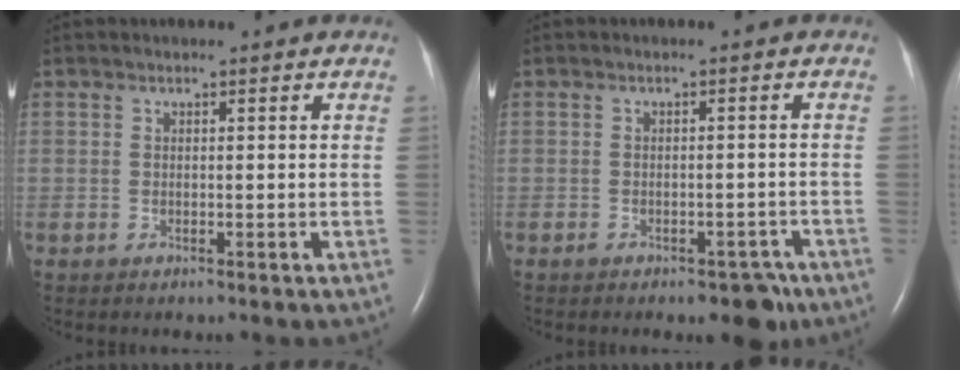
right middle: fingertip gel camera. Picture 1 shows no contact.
{"total": 3.9, "force": [-2.7, 2.0, 1.9], "torque": [-0.009, 0.008, -0.030]}